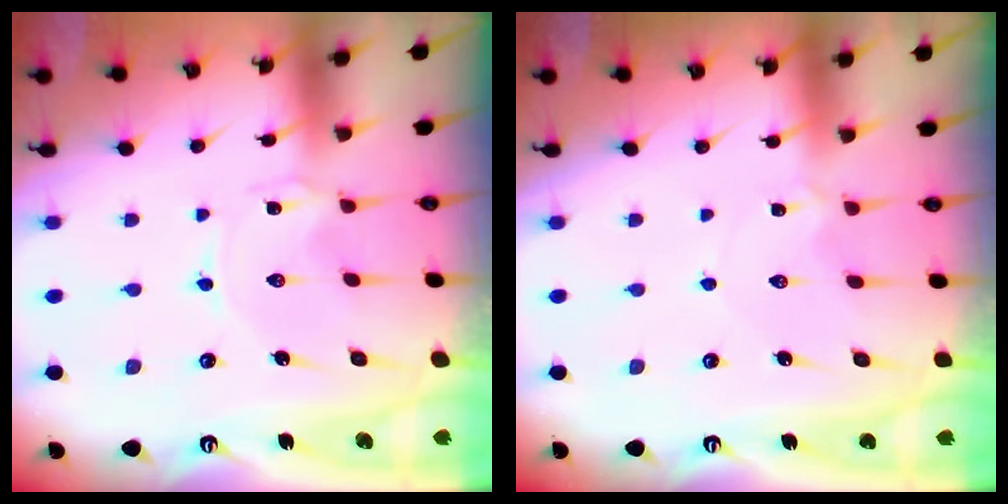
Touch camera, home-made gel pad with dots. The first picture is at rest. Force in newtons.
{"total": 1.8, "press": 1.8, "slide": 0.4}